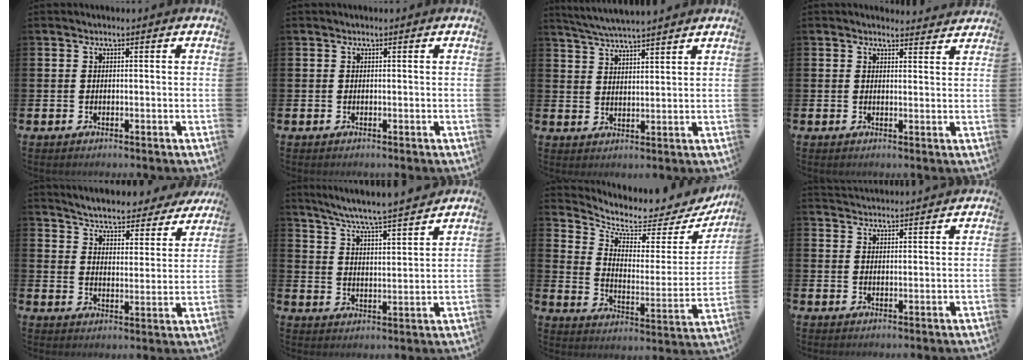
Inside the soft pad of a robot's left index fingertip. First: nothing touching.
{"total": 0.0}
{"total": 4.9, "force": [4.8, -0.1, 0.9], "torque": [-0.041, -0.021, 0.087]}
{"total": 2.5, "force": [2.5, 0.5, -0.1], "torque": [0.007, -0.016, 0.042]}
{"total": 5.0, "force": [4.9, 0.3, 0.8], "torque": [-0.046, -0.039, 0.081]}
{"total": 6.9, "force": [6.6, -0.5, 2.1], "torque": [-0.067, -0.050, 0.113]}
{"total": 6.1, "force": [5.7, 1.9, 1.2], "torque": [-0.048, -0.057, 0.091]}
{"total": 3.1, "force": [3.1, 0.1, -0.2], "torque": [-0.004, -0.016, 0.058]}